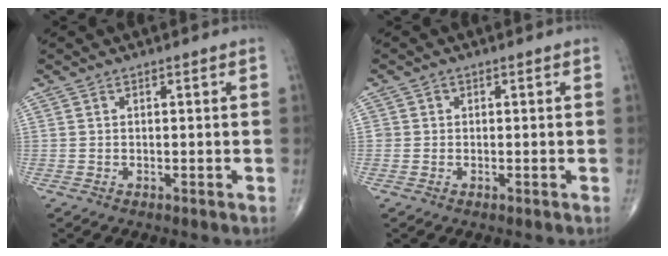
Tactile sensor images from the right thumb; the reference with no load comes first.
{"total": 1.1, "force": [0.0, 1.1, 0.1], "torque": [0.007, 0.004, -0.001]}